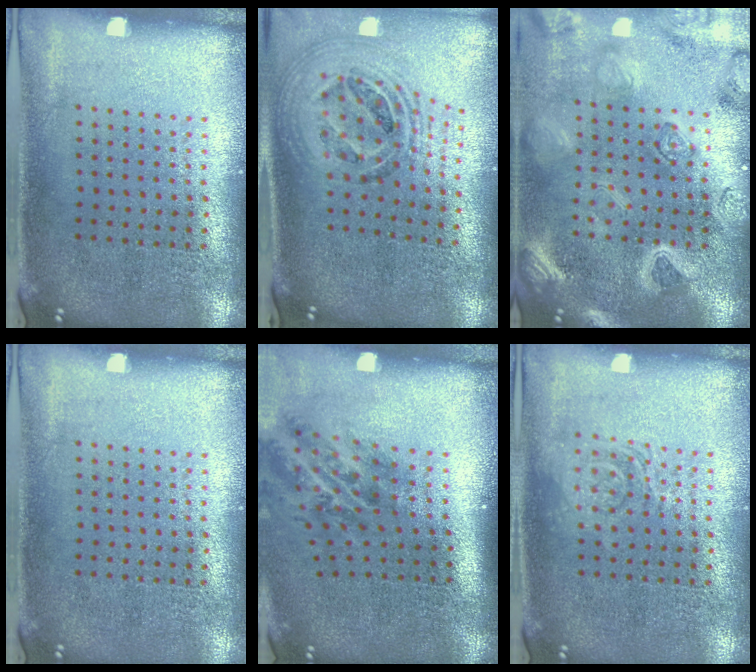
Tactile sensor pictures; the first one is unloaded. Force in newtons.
{"total": 1.7, "press": 1.4, "slide": 0.9}
{"total": 3.6, "press": 3.2, "slide": 1.5}
{"total": 0.0}
{"total": 2.1, "press": 1.3, "slide": 1.7}
{"total": 2.0, "press": 2.0, "slide": 0.3}